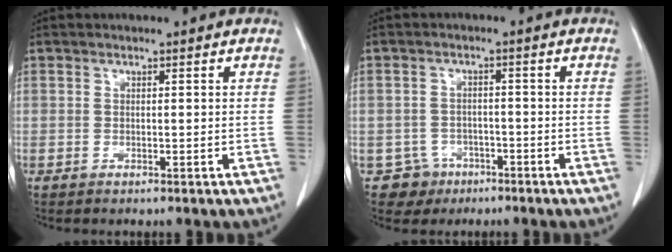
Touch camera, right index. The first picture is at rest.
{"total": 4.3, "force": [-2.3, 3.6, -0.3], "torque": [0.010, 0.013, -0.032]}